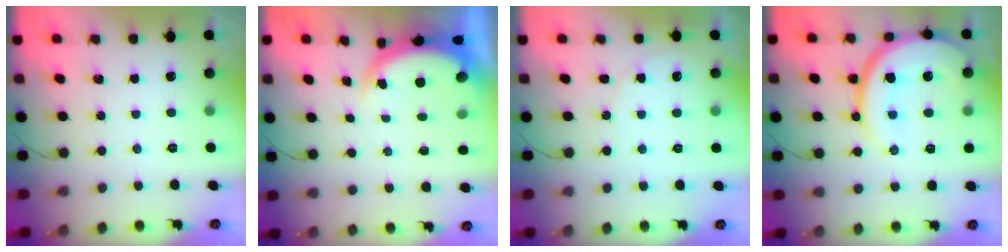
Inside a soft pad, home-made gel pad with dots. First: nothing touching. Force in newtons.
{"total": 4.4, "press": 4.4, "slide": 0.1}
{"total": 6.0, "press": 5.9, "slide": 0.4}
{"total": 17.7, "press": 17.7, "slide": 1.6}